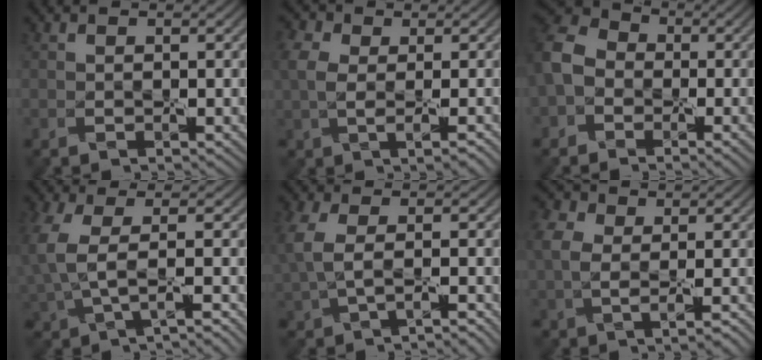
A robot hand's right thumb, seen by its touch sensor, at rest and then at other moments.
{"total": 4.8, "force": [0.2, 2.7, 3.9], "torque": [-0.087, 0.001, 0.008]}
{"total": 7.1, "force": [-1.8, 5.7, 3.9], "torque": [-0.096, 0.002, -0.050]}
{"total": 4.4, "force": [-0.2, 1.3, 4.2], "torque": [-0.109, -0.001, -0.005]}
{"total": 3.5, "force": [-0.3, 1.3, 3.2], "torque": [-0.094, -0.006, -0.004]}
{"total": 5.6, "force": [0.2, 3.4, 4.4], "torque": [-0.095, 0.006, 0.008]}